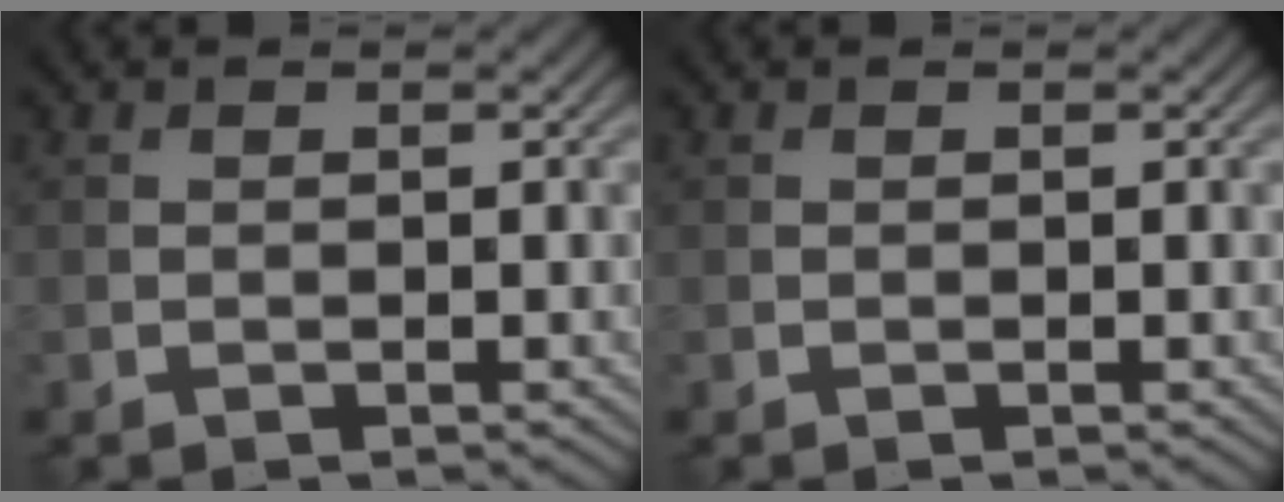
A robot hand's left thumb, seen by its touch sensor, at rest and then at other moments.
{"total": 0.0}